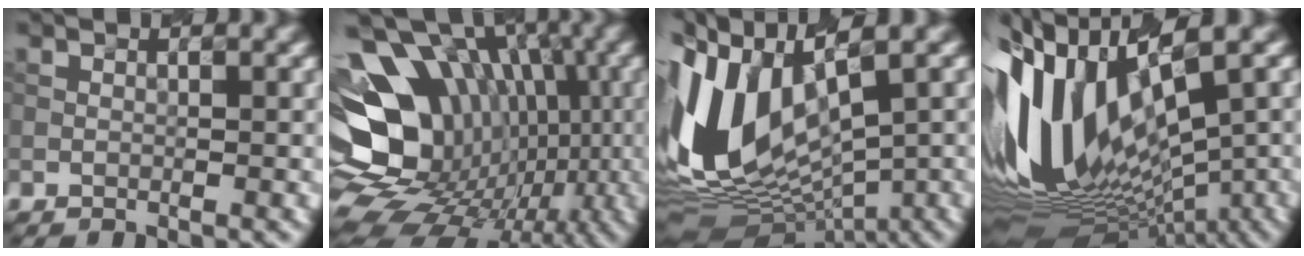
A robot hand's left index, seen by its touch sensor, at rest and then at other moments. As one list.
[{"total": 17.4, "force": [-0.5, 13.7, 10.6], "torque": [-0.162, 0.017, -0.008]}, {"total": 13.6, "force": [0.7, 7.3, 11.5], "torque": [-0.247, 0.005, 0.029]}, {"total": 14.7, "force": [0.4, 7.1, 12.9], "torque": [-0.268, 0.007, 0.017]}]